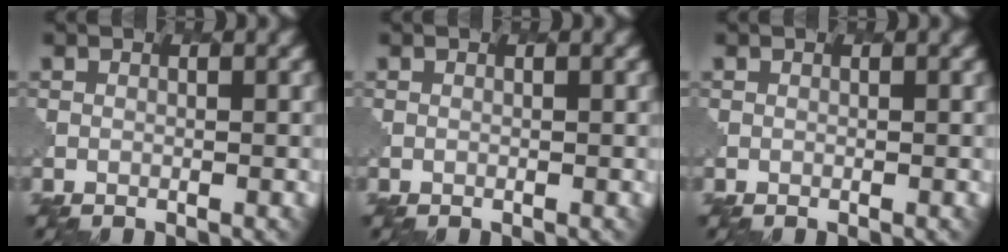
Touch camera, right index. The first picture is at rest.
{"total": 0.0}
{"total": 0.0}